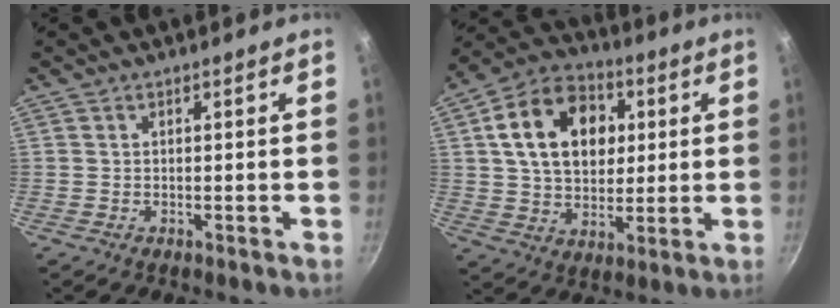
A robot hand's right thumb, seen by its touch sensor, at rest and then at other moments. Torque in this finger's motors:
{"motor_torque": [-0.34, 2.92, 1.64, 0.46, 0.49]}